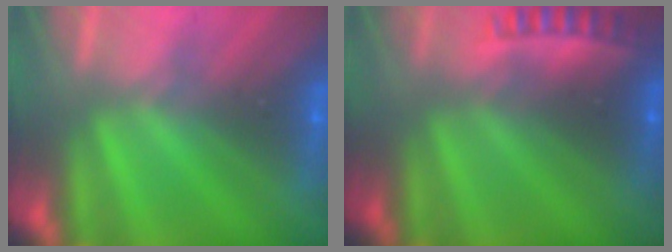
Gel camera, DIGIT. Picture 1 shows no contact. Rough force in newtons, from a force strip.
{"total": 2.4}